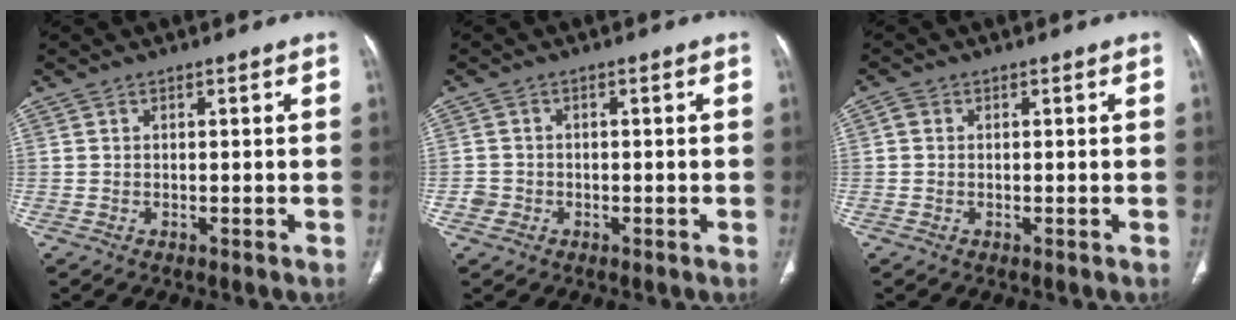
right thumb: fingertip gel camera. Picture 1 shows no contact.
{"total": 2.2, "force": [-0.9, 1.9, 0.3], "torque": [-0.001, 0.011, -0.022]}
{"total": 1.3, "force": [0.0, 1.1, 0.7], "torque": [-0.007, 0.002, -0.004]}